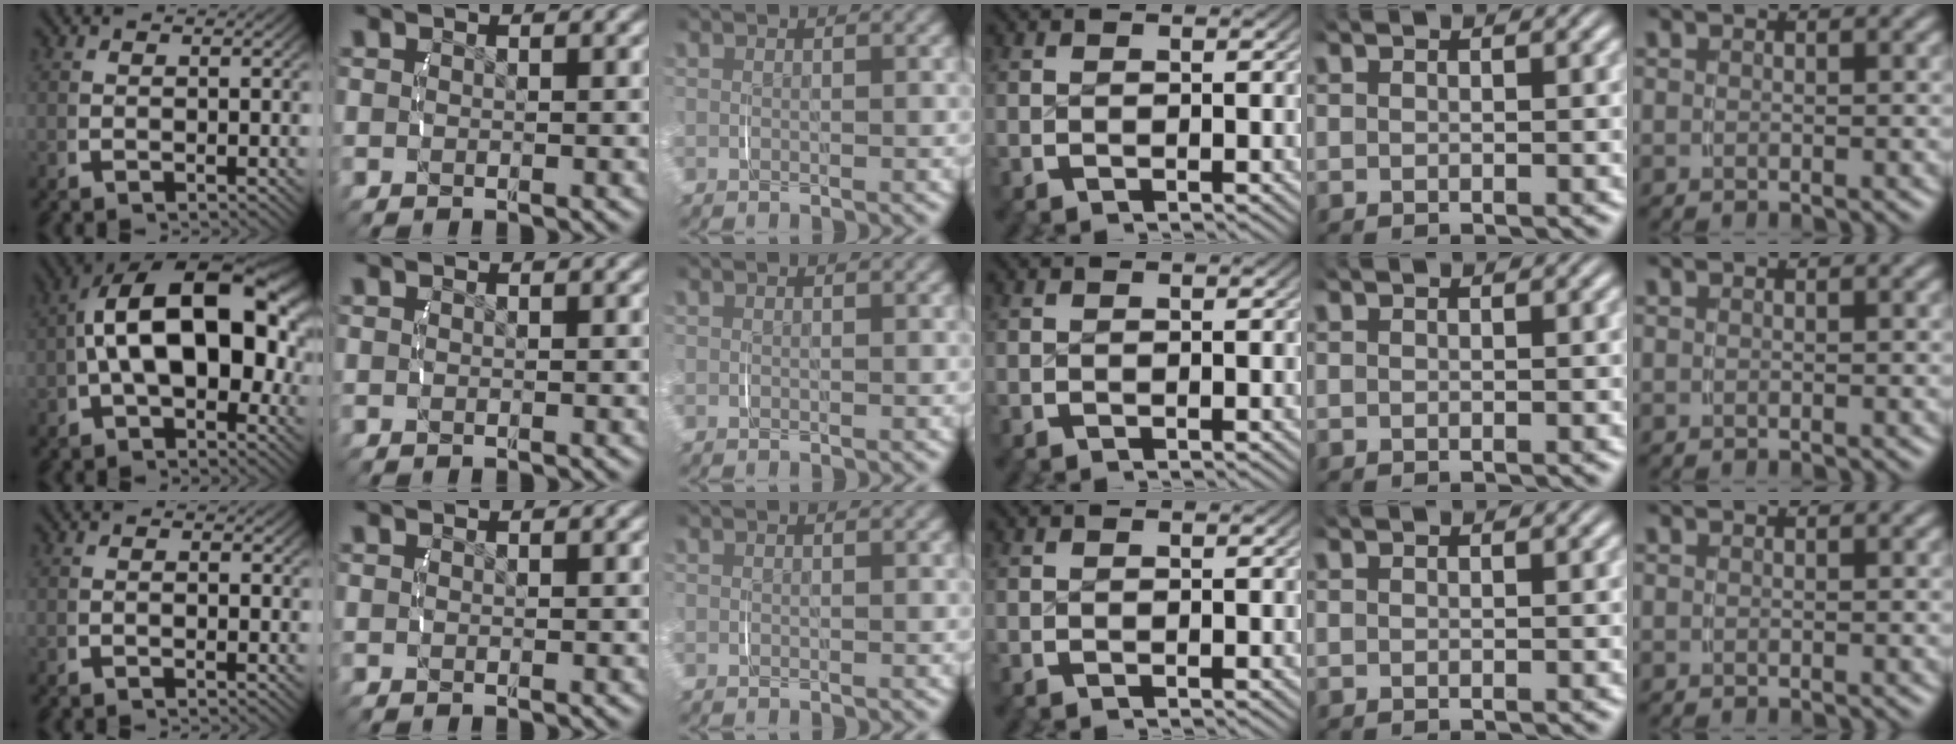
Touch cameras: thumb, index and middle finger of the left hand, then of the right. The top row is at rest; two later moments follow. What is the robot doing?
{"motion": "lift_and_place", "object": "camera"}